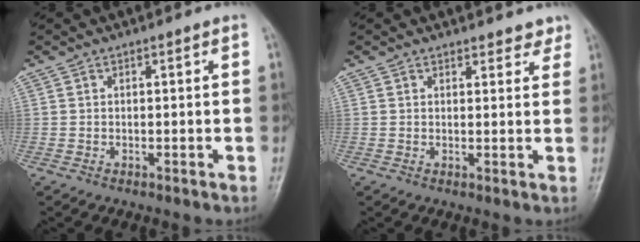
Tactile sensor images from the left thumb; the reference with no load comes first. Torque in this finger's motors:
{"motor_torque": [-0.04, -0.04, -0.12, -0.16, 0.00]}